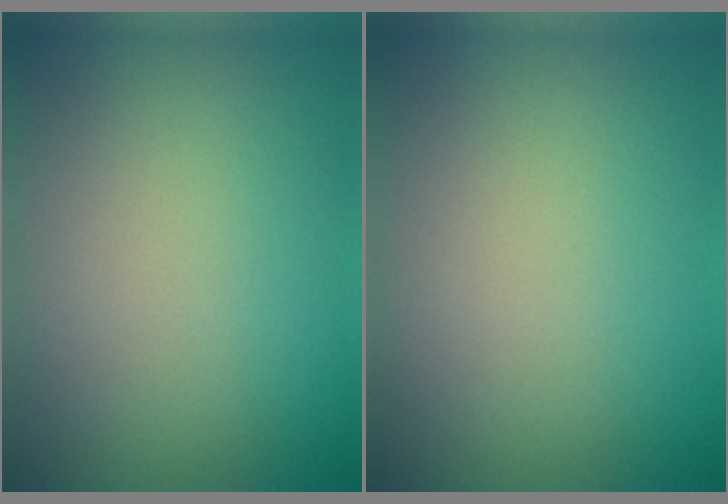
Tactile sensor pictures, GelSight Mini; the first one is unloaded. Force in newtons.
{"total": 0.0}